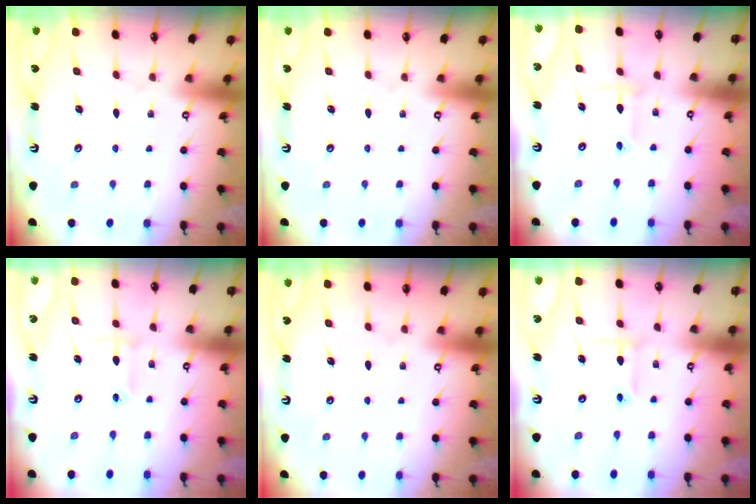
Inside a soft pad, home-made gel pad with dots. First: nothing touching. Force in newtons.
{"total": 0.0}
{"total": 2.7, "press": 2.6, "slide": 0.3}
{"total": 2.8, "press": 2.7, "slide": 0.6}
{"total": 0.0}
{"total": 3.2, "press": 3.1, "slide": 0.3}